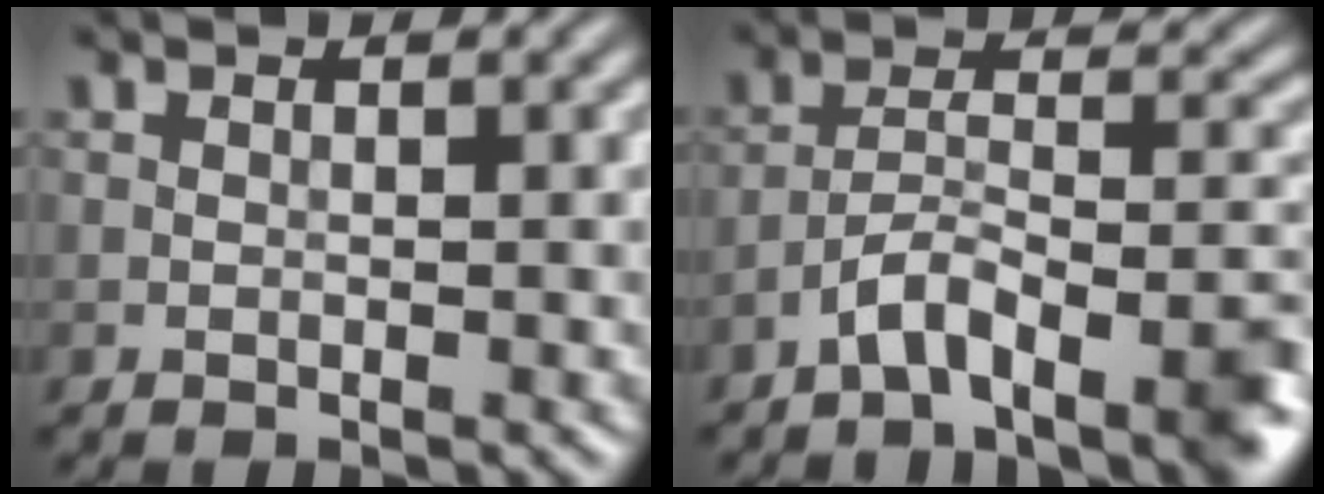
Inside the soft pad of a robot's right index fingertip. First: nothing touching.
{"total": 6.9, "force": [-4.8, 1.8, 4.6], "torque": [-0.071, 0.007, -0.085]}